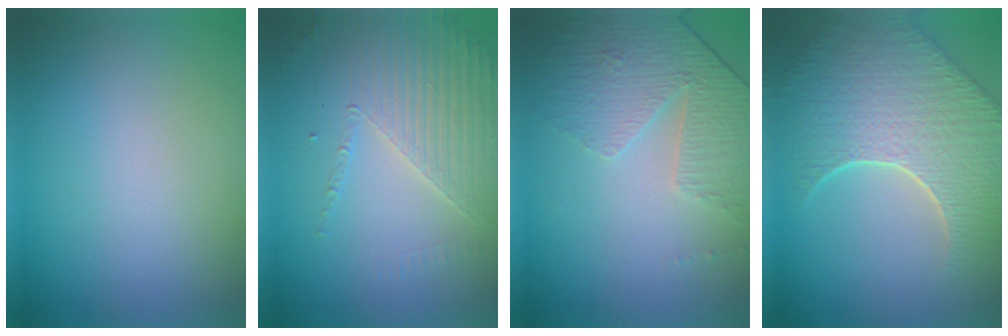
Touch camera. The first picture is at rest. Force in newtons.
{"total": 3.8, "press": 3.5, "slide": 1.5}
{"total": 4.7, "press": 3.2, "slide": 3.4}
{"total": 8.6, "press": 6.1, "slide": 6.1}